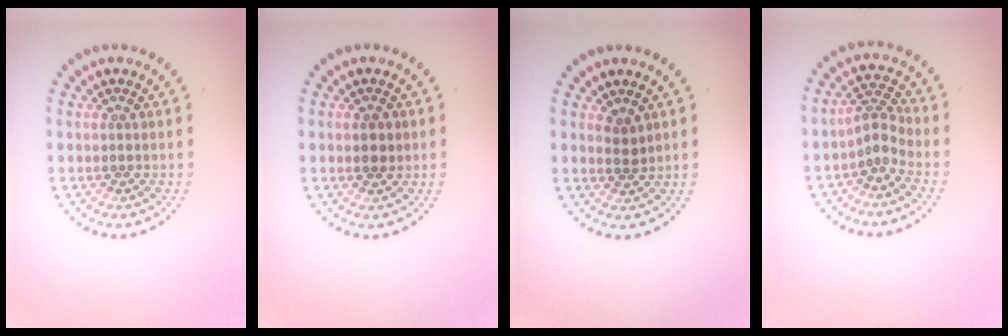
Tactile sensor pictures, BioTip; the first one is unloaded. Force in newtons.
{"total": 1.6, "press": 1.6, "slide": 0.1}
{"total": 1.3, "press": 1.0, "slide": 0.8}
{"total": 2.2, "press": 1.5, "slide": 1.6}